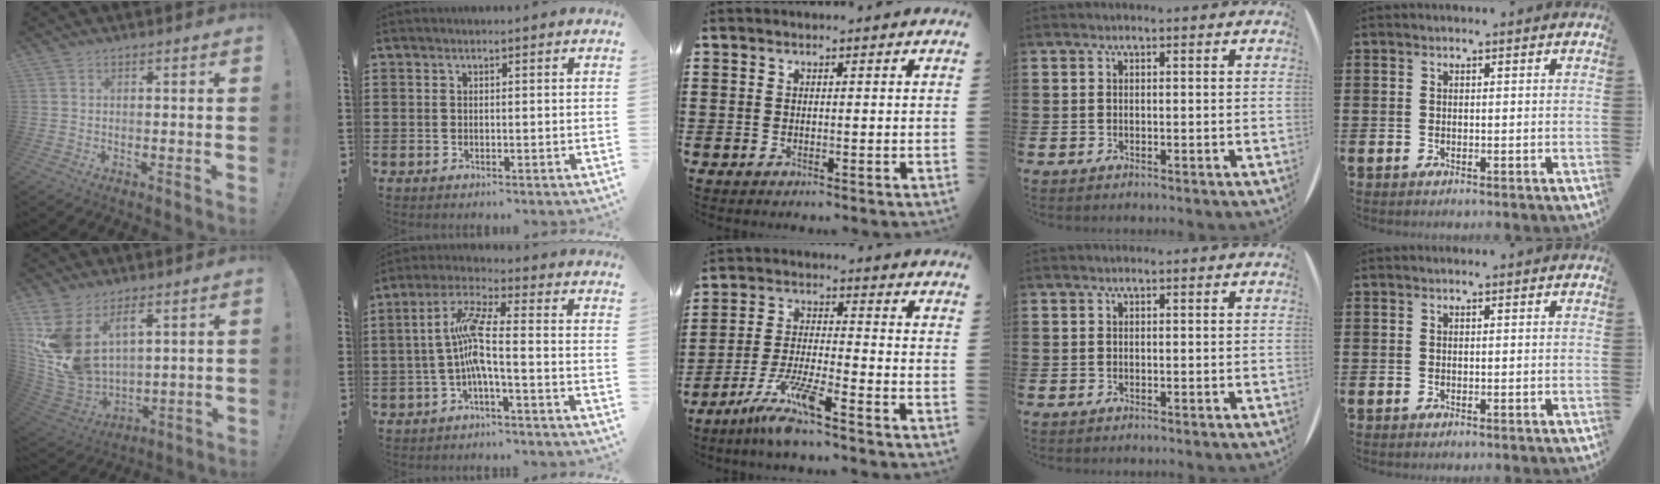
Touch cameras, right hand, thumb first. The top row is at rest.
{"thumb": {"total": 15.3, "force": [6.9, 9.8, 9.6], "torque": [-0.207, -0.050, 0.133]}, "index": {"total": 7.7, "force": [-1.3, 1.1, 7.5], "torque": [-0.164, -0.006, -0.032]}, "middle": {"total": 8.1, "force": [-6.2, 0.3, 5.2], "torque": [-0.115, -0.014, -0.121]}}